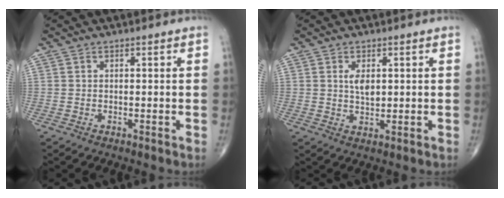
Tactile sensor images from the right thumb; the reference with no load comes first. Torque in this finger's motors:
{"motor_torque": [0.39, 0.28, 0.02, -0.50, -0.01]}